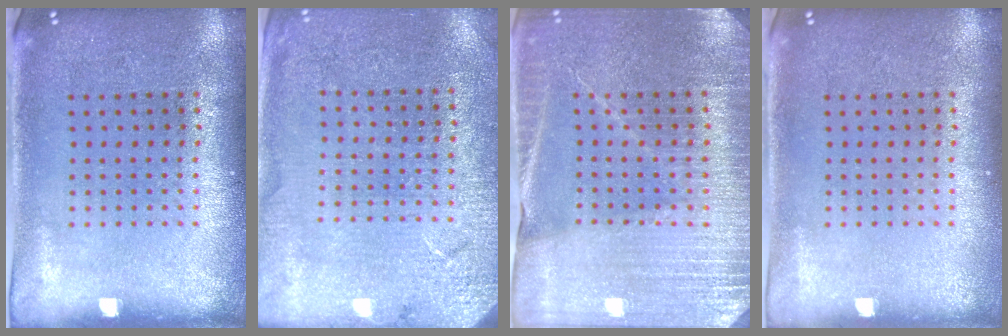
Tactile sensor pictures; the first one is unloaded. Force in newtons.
{"total": 2.7, "press": 2.7, "slide": 0.1}
{"total": 3.4, "press": 3.3, "slide": 0.7}
{"total": 0.0}